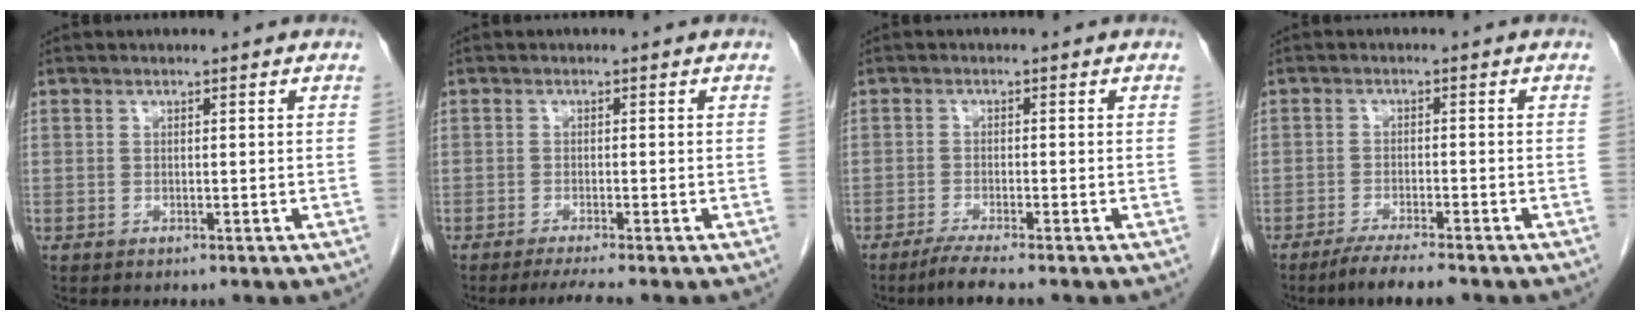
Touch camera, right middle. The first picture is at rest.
{"total": 3.0, "force": [-2.4, -0.5, 1.7], "torque": [-0.031, -0.008, -0.044]}
{"total": 3.8, "force": [-3.0, -0.4, 2.3], "torque": [-0.045, -0.009, -0.057]}
{"total": 5.2, "force": [-4.2, 0.1, 3.1], "torque": [-0.053, -0.013, -0.071]}